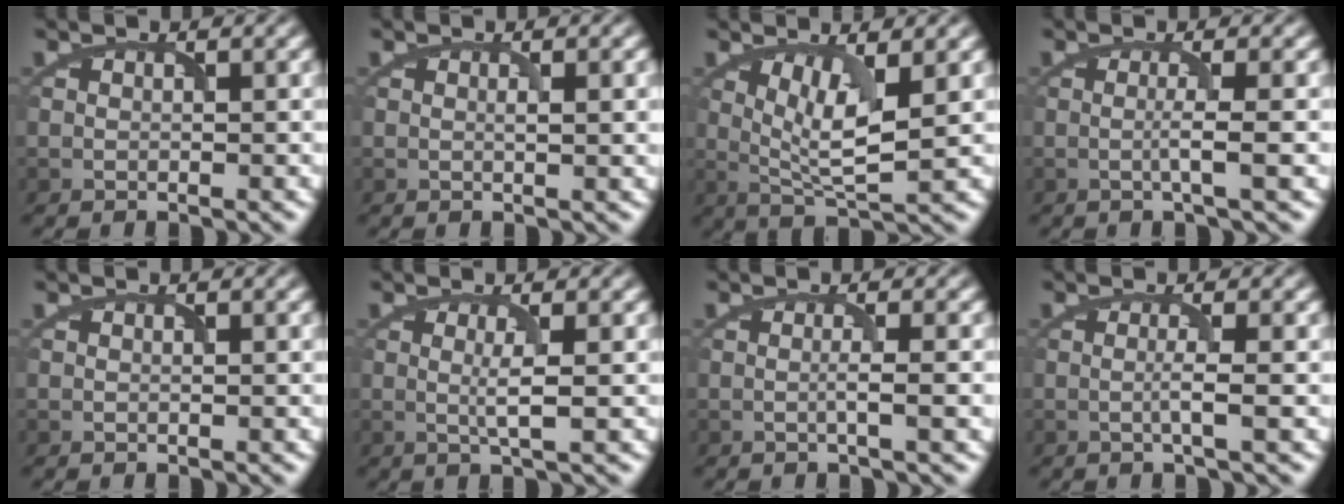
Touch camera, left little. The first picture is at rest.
{"total": 1.2, "force": [0.2, 0.3, 1.2], "torque": [-0.013, 0.002, 0.004]}
{"total": 4.8, "force": [0.7, 1.4, 4.6], "torque": [-0.084, -0.008, 0.020]}
{"total": 2.0, "force": [-0.3, 0.2, 1.9], "torque": [-0.031, -0.004, -0.008]}
{"total": 0.0}
{"total": 1.9, "force": [-0.1, 0.2, 1.8], "torque": [-0.033, -0.003, 0.000]}
{"total": 1.7, "force": [-0.3, 0.3, 1.6], "torque": [-0.023, -0.001, -0.007]}
{"total": 1.6, "force": [-0.3, 0.1, 1.5], "torque": [-0.026, -0.002, -0.007]}